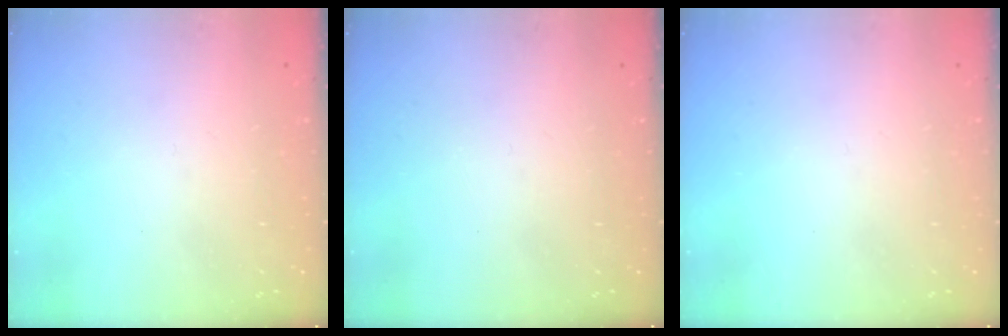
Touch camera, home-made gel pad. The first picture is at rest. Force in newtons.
{"total": 0.0}
{"total": 0.0}